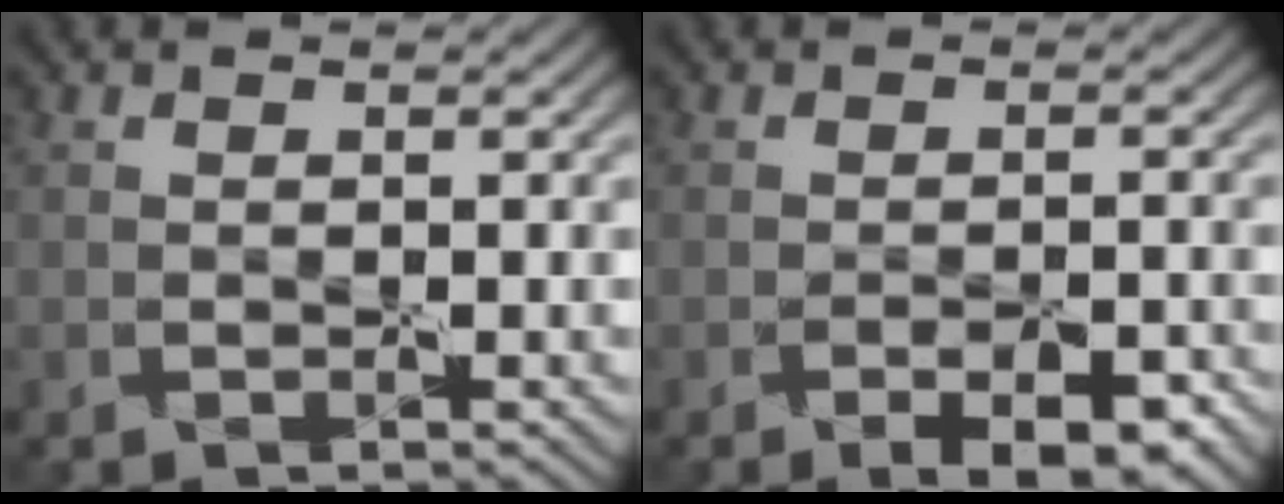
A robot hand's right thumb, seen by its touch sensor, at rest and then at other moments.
{"total": 3.9, "force": [-2.5, 1.2, 2.8], "torque": [-0.028, 0.003, -0.029]}